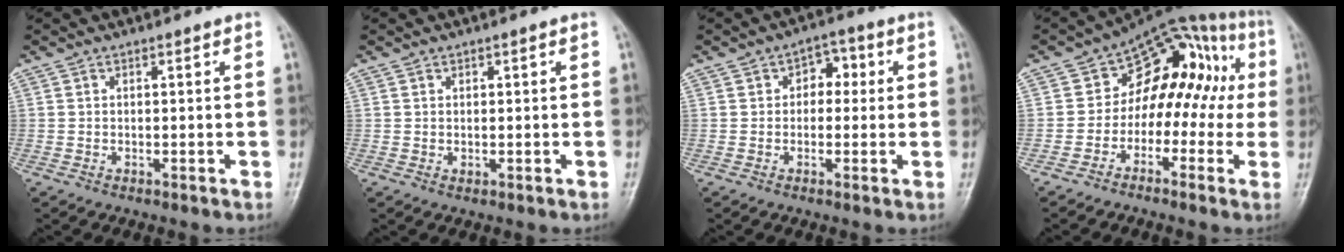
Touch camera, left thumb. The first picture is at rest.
{"total": 0.6, "force": [0.2, 0.5, 0.4], "torque": [-0.002, -0.001, 0.004]}
{"total": 4.6, "force": [0.6, 3.4, 3.1], "torque": [-0.011, 0.014, -0.001]}
{"total": 14.7, "force": [-1.1, 10.6, 10.2], "torque": [-0.069, 0.072, -0.029]}